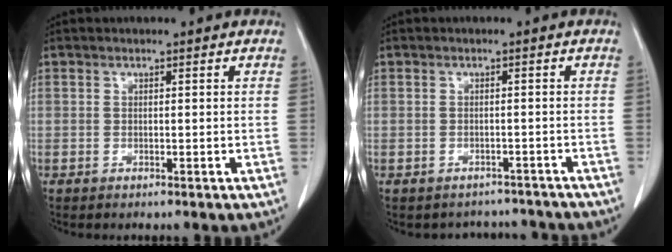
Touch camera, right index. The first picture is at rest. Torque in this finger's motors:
{"motor_torque": [-0.61, -0.45, -0.23, -0.07]}